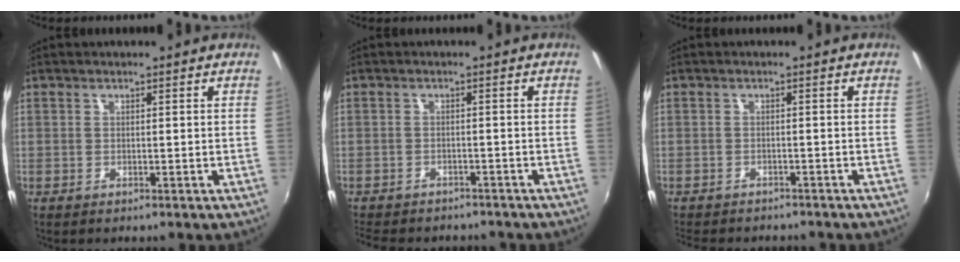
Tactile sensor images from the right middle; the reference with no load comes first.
{"total": 8.9, "force": [-7.8, 3.1, 3.2], "torque": [-0.079, -0.022, -0.114]}
{"total": 6.4, "force": [-5.7, 1.9, 2.1], "torque": [-0.056, -0.021, -0.085]}